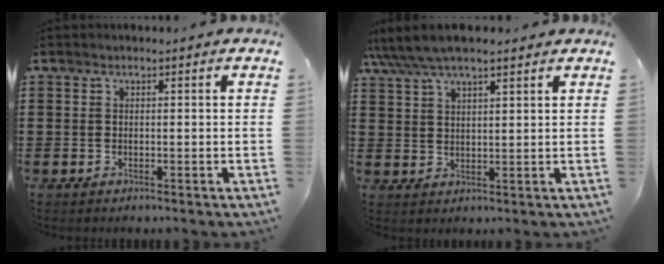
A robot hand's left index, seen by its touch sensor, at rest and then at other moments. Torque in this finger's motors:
{"motor_torque": [2.14, 0.00, 1.05, 0.21]}